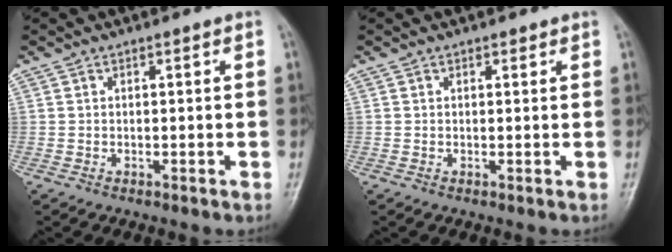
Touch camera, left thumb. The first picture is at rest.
{"total": 0.9, "force": [0.6, 0.6, 0.4], "torque": [0.004, -0.003, 0.005]}